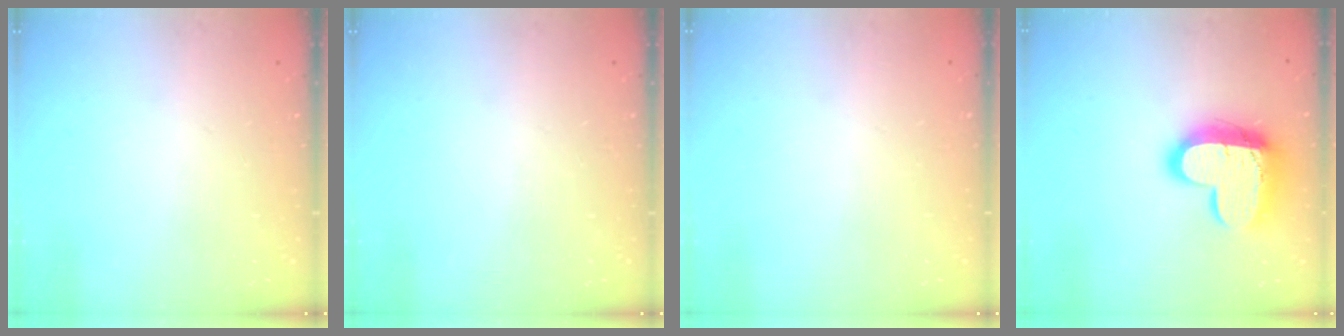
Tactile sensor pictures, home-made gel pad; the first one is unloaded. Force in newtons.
{"total": 0.0}
{"total": 0.6, "press": 0.6, "slide": 0.2}
{"total": 16.4, "press": 16.3, "slide": 1.5}